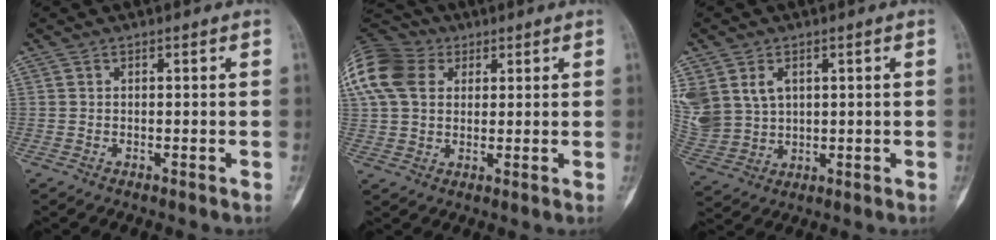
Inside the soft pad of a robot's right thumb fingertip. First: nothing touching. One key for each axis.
{"total": 17.9, "fx": 6.1, "fy": 13.3, "fz": 10.3, "tx": -0.237, "ty": 0.035, "tz": 0.111}
{"total": 13.3, "fx": 3.9, "fy": 10.3, "fz": 7.5, "tx": -0.183, "ty": 0.008, "tz": 0.101}